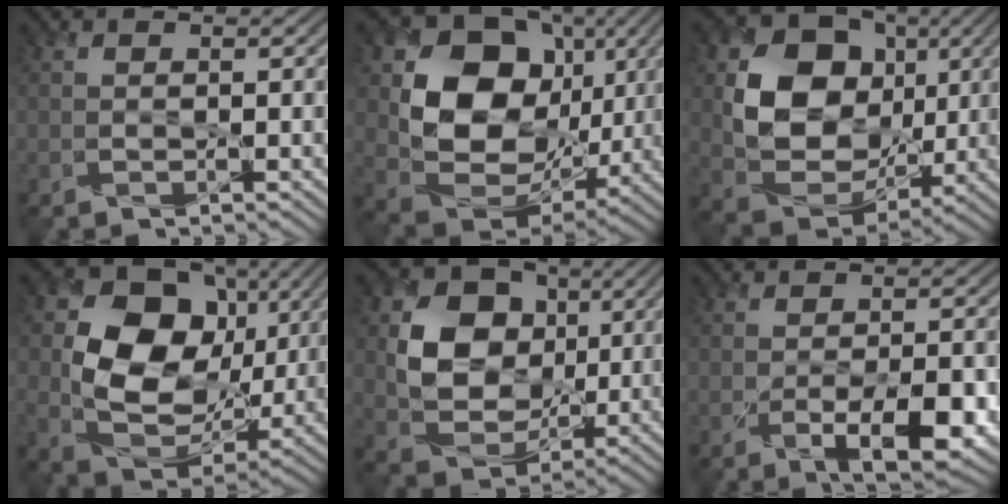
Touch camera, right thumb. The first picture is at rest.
{"total": 14.5, "force": [2.7, 11.6, 8.2], "torque": [-0.154, -0.010, 0.047]}
{"total": 13.2, "force": [2.1, 10.8, 7.3], "torque": [-0.143, -0.004, 0.034]}
{"total": 14.5, "force": [1.4, 11.2, 9.1], "torque": [-0.176, -0.006, 0.025]}
{"total": 10.9, "force": [1.6, 8.9, 6.0], "torque": [-0.128, -0.004, 0.024]}
{"total": 6.4, "force": [-2.6, 2.5, 5.3], "torque": [-0.083, -0.011, -0.031]}